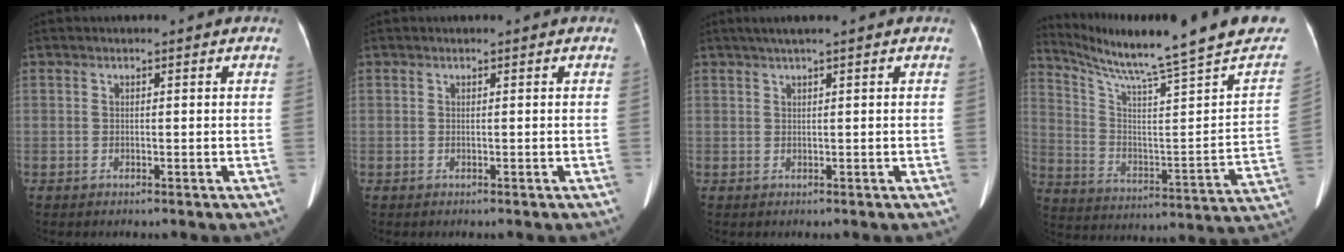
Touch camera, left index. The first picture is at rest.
{"total": 0.0}
{"total": 2.3, "force": [1.5, -0.4, 1.6], "torque": [-0.034, 0.016, 0.031]}
{"total": 26.4, "force": [21.9, -0.1, 14.6], "torque": [-0.235, -0.079, 0.302]}